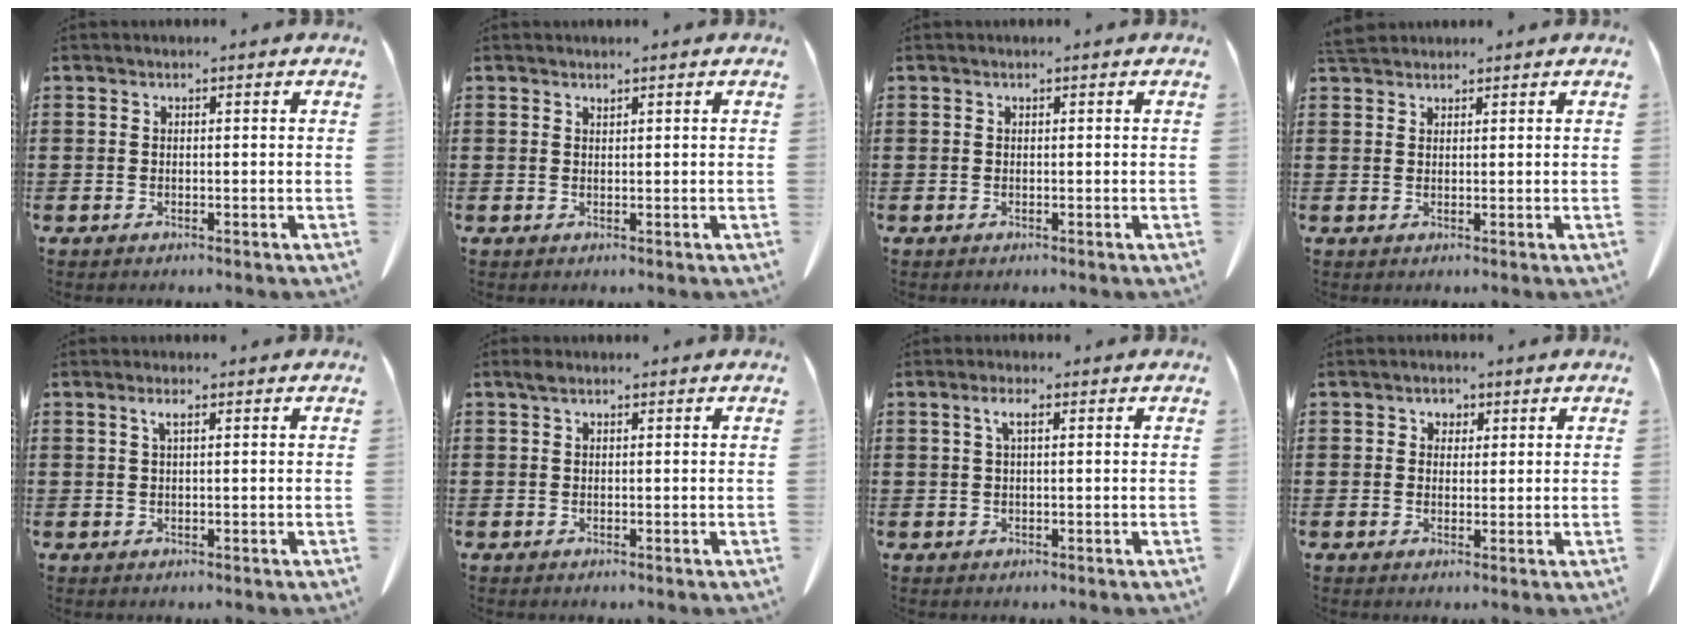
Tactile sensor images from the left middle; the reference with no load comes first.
{"total": 0.6, "force": [0.6, 0.0, 0.1], "torque": [-0.005, -0.003, 0.014]}
{"total": 0.0}
{"total": 2.6, "force": [2.4, 0.7, 0.8], "torque": [-0.024, 0.000, 0.048]}
{"total": 1.7, "force": [0.8, 0.3, 1.5], "torque": [-0.033, 0.002, 0.014]}
{"total": 1.0, "force": [0.5, 0.5, 0.7], "torque": [-0.017, 0.002, 0.011]}
{"total": 2.6, "force": [1.0, 0.7, 2.3], "torque": [-0.049, 0.007, 0.016]}
{"total": 1.8, "force": [0.9, 1.5, 0.4], "torque": [-0.007, 0.004, 0.015]}